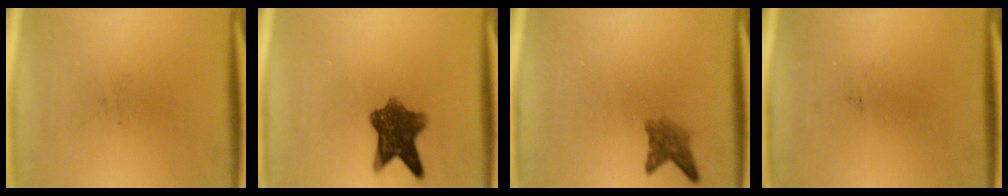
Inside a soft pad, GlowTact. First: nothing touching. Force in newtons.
{"total": 8.1}
{"total": 2.9}
{"total": 0.0}